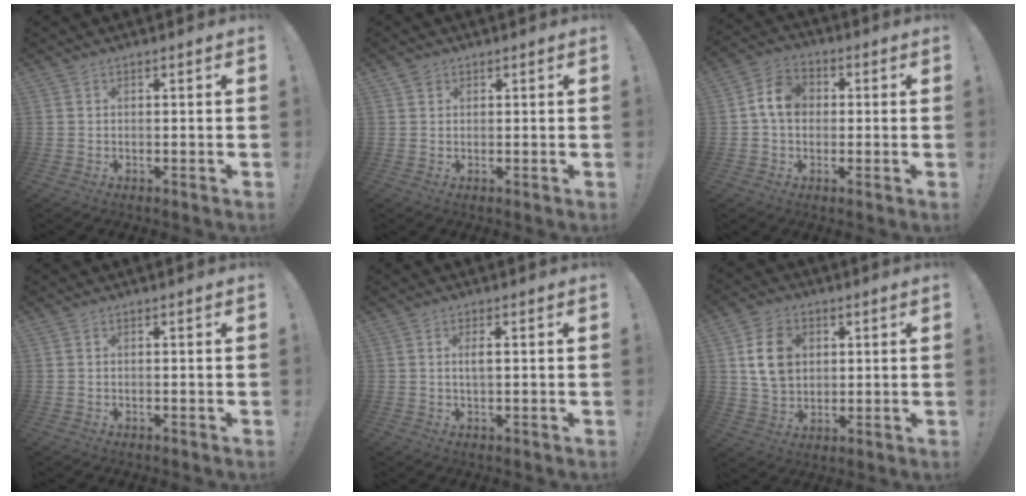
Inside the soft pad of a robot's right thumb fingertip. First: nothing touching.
{"total": 1.5, "force": [1.0, 1.1, 0.1], "torque": [0.002, 0.000, 0.018]}
{"total": 8.7, "force": [0.8, 6.7, 5.5], "torque": [-0.084, 0.018, 0.020]}
{"total": 0.0}
{"total": 2.2, "force": [0.3, 0.5, 2.2], "torque": [-0.035, -0.001, 0.003]}
{"total": 12.6, "force": [3.6, 9.9, 6.9], "torque": [-0.099, -0.002, 0.073]}